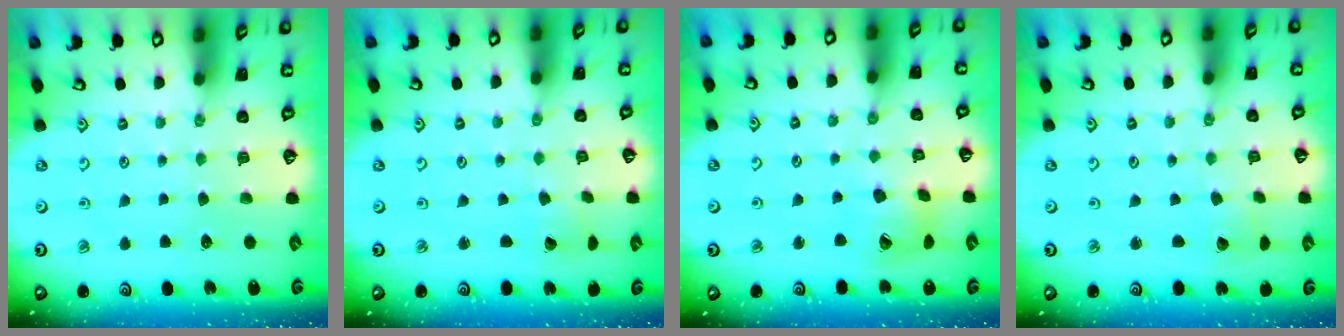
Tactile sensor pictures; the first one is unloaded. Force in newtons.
{"total": 2.1, "press": 2.1, "slide": 0.2}
{"total": 13.0, "press": 12.9, "slide": 1.7}
{"total": 2.1, "press": 2.1, "slide": 0.1}